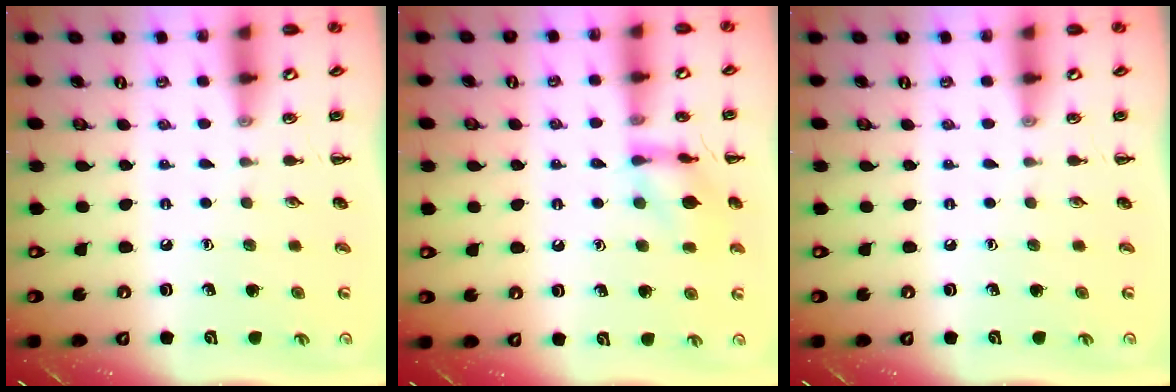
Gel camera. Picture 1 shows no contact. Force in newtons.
{"total": 11.1, "press": 11.1, "slide": 0.7}
{"total": 0.0}